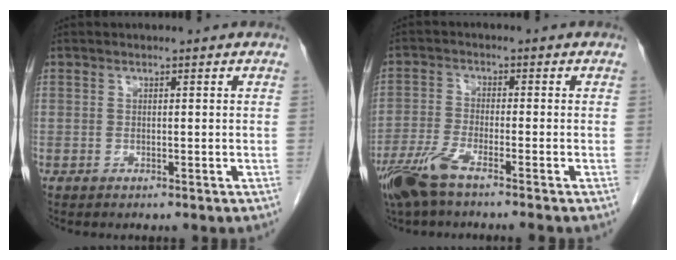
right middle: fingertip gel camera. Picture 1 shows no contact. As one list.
[{"total": 7.0, "force": [-5.1, 0.5, 4.7], "torque": [-0.098, -0.018, -0.102]}]